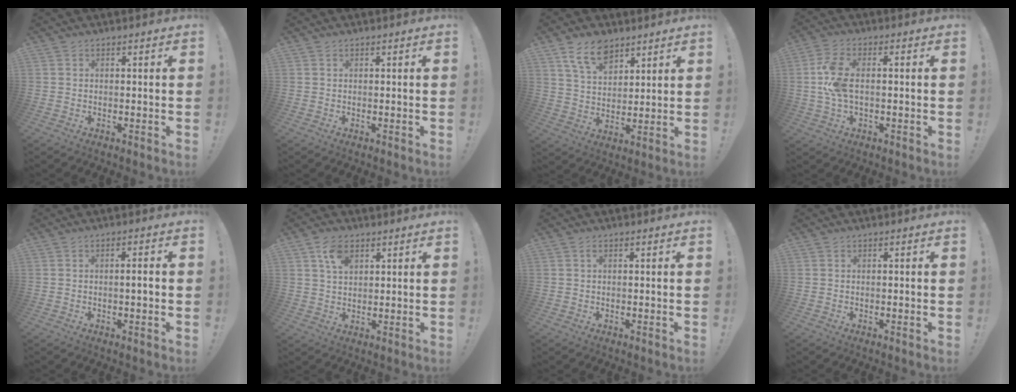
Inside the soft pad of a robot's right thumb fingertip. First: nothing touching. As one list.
[{"total": 0.0}, {"total": 10.9, "force": [7.3, 6.0, 5.5], "torque": [-0.104, -0.027, 0.141]}, {"total": 8.0, "force": [-0.4, 3.8, 7.1], "torque": [-0.147, 0.002, -0.008]}, {"total": 2.7, "force": [-0.5, -0.1, 2.6], "torque": [-0.046, 0.001, -0.012]}, {"total": 8.4, "force": [4.4, 5.6, 4.4], "torque": [-0.070, -0.008, 0.081]}, {"total": 0.8, "force": [0.1, 0.3, 0.7], "torque": [-0.016, 0.002, 0.001]}, {"total": 0.6, "force": [-0.2, -0.3, 0.5], "torque": [-0.008, -0.001, -0.005]}]